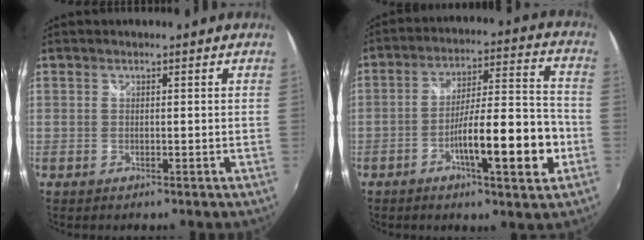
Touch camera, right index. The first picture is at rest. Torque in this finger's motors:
{"motor_torque": [2.14, 0.00, 0.93, 0.14]}